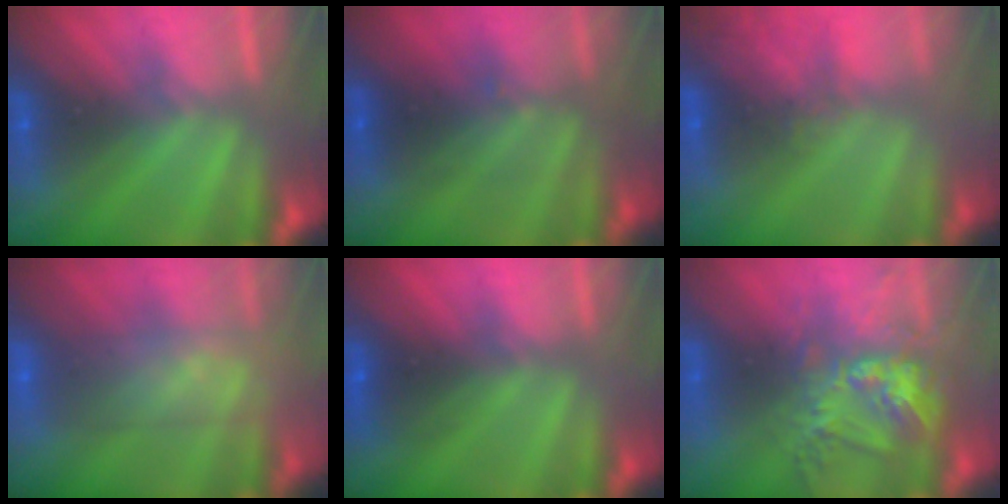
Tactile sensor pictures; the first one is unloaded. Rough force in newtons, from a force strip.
{"total": 2.3}
{"total": 7.3}
{"total": 5.9}
{"total": 2.6}
{"total": 8.0}